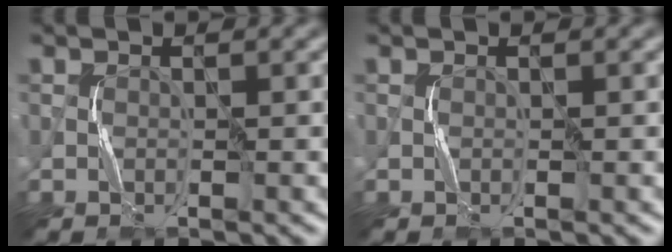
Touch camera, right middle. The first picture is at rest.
{"total": 0.0}